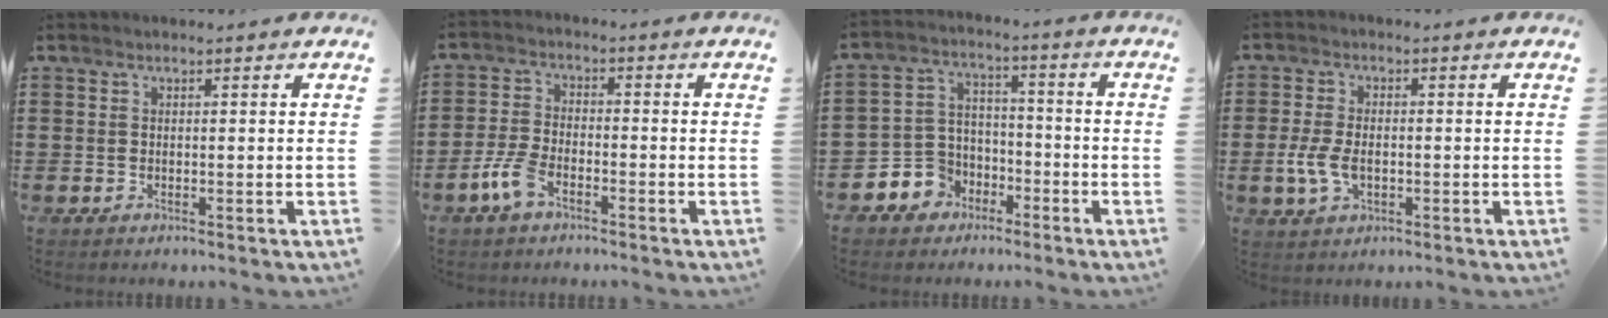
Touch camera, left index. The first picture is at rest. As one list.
[{"total": 5.1, "force": [-2.9, 2.1, 3.7], "torque": [-0.095, 0.001, -0.060]}, {"total": 5.9, "force": [-3.4, 4.8, 0.4], "torque": [-0.040, 0.007, -0.070]}, {"total": 5.0, "force": [-1.0, 2.8, 4.0], "torque": [-0.099, -0.005, -0.023]}]